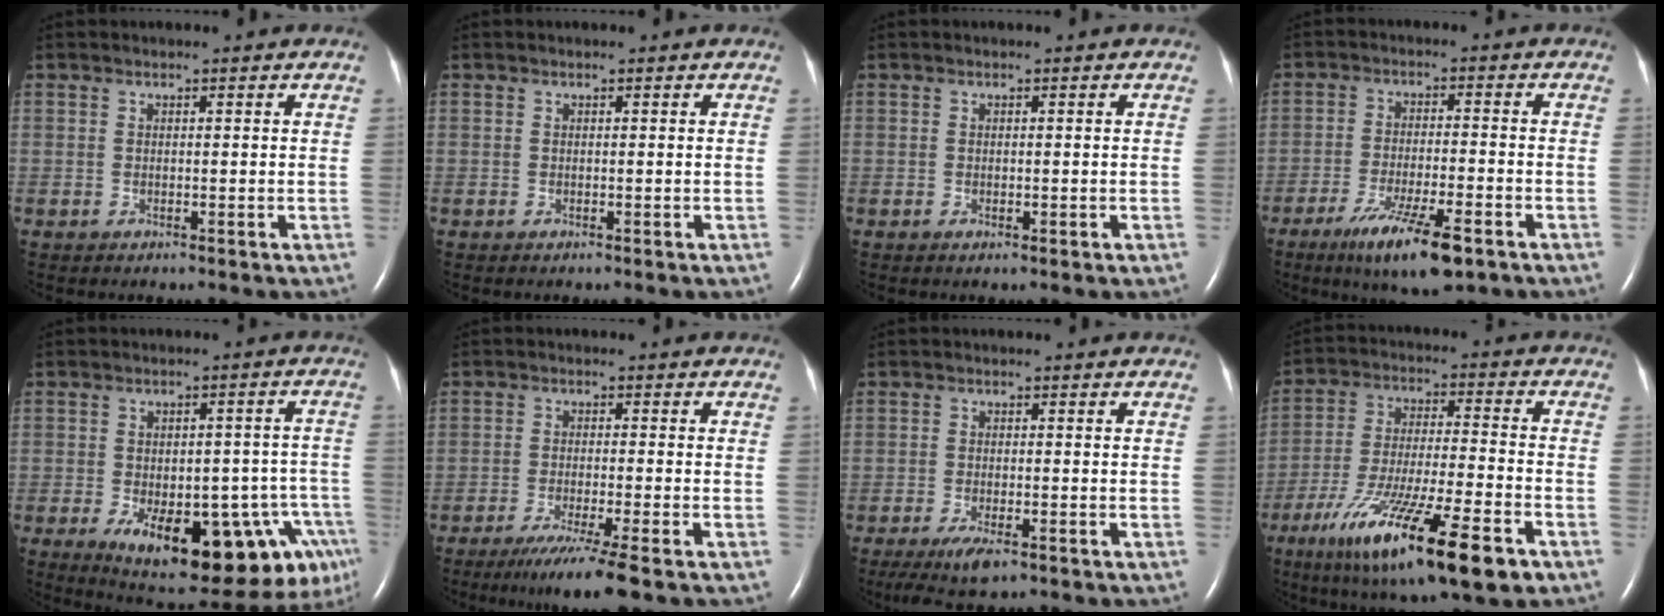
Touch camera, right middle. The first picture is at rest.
{"total": 0.0}
{"total": 0.6, "force": [-0.2, 0.3, 0.5], "torque": [-0.010, -0.002, 0.000]}
{"total": 10.4, "force": [-6.3, 1.5, 8.1], "torque": [-0.149, -0.023, -0.101]}
{"total": 21.7, "force": [-10.4, 8.1, 17.2], "torque": [-0.157, 0.014, -0.123]}
{"total": 7.9, "force": [-5.5, -1.0, 5.5], "torque": [-0.089, -0.024, -0.092]}
{"total": 4.8, "force": [-3.2, 1.1, 3.4], "torque": [-0.070, -0.013, -0.053]}
{"total": 19.5, "force": [-10.8, 2.3, 16.1], "torque": [-0.266, -0.044, -0.181]}